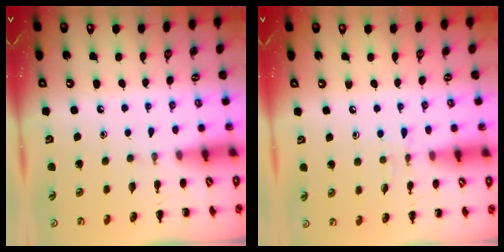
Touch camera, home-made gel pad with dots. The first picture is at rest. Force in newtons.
{"total": 5.2, "press": 4.8, "slide": 2.0}